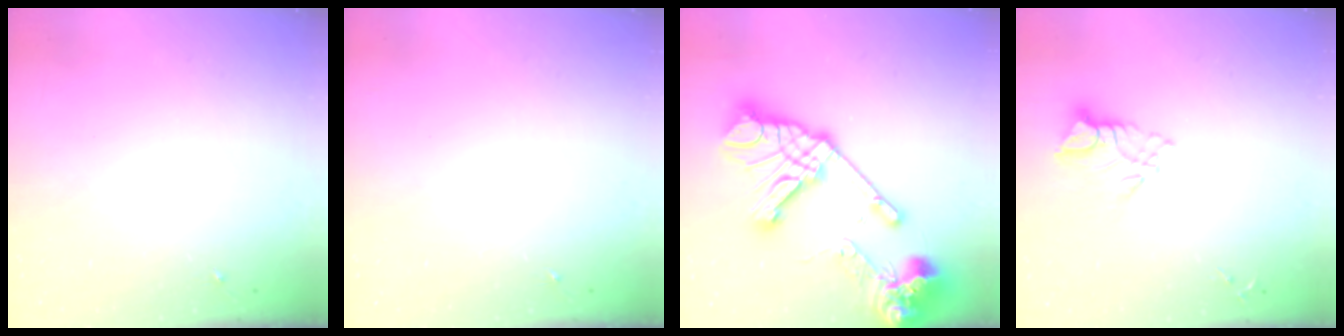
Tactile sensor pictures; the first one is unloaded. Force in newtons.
{"total": 0.0}
{"total": 26.8, "press": 26.6, "slide": 3.3}
{"total": 7.5, "press": 7.4, "slide": 0.6}